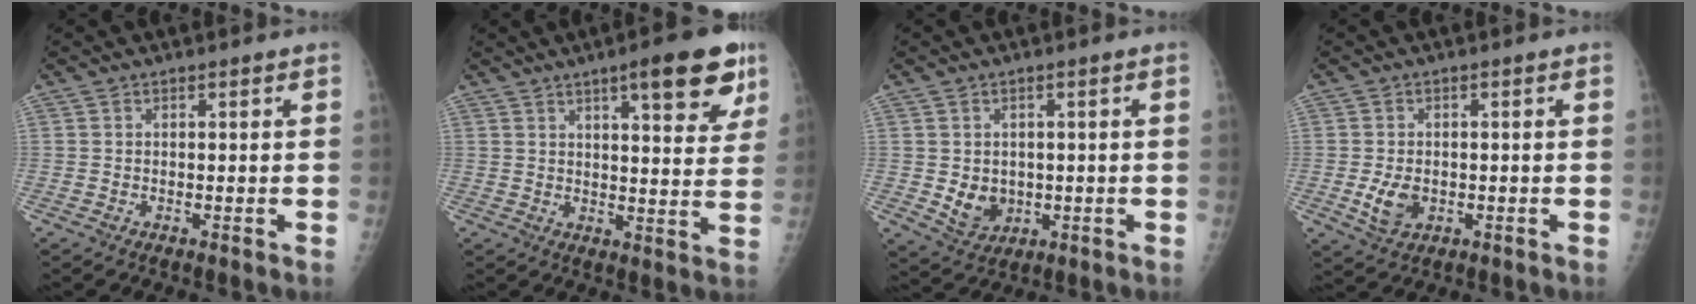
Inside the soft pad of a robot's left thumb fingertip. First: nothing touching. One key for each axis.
{"total": 14.0, "fx": 7.8, "fy": 3.7, "fz": 11.0, "tx": -0.114, "ty": -0.030, "tz": 0.102}
{"total": 5.6, "fx": -0.4, "fy": 4.7, "fz": 3.0, "tx": -0.027, "ty": -0.004, "tz": 0.010}
{"total": 4.9, "fx": -1.0, "fy": 3.4, "fz": 3.3, "tx": -0.055, "ty": -0.004, "tz": -0.012}